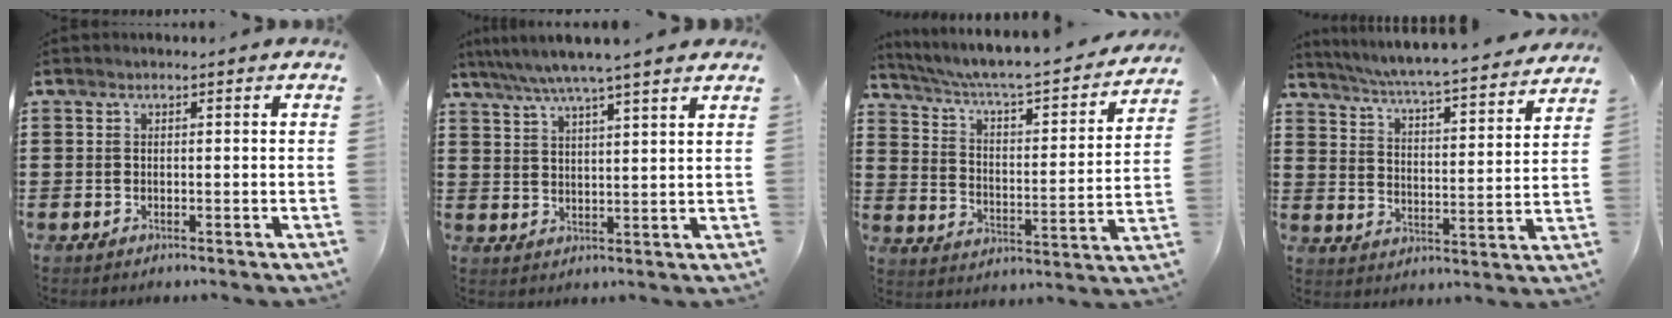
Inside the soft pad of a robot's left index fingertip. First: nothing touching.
{"total": 5.4, "force": [4.6, -0.6, 2.8], "torque": [-0.069, -0.020, 0.080]}
{"total": 4.7, "force": [4.1, 0.3, 2.3], "torque": [-0.068, -0.044, 0.059]}
{"total": 4.6, "force": [4.4, -0.8, 1.4], "torque": [-0.051, -0.044, 0.066]}